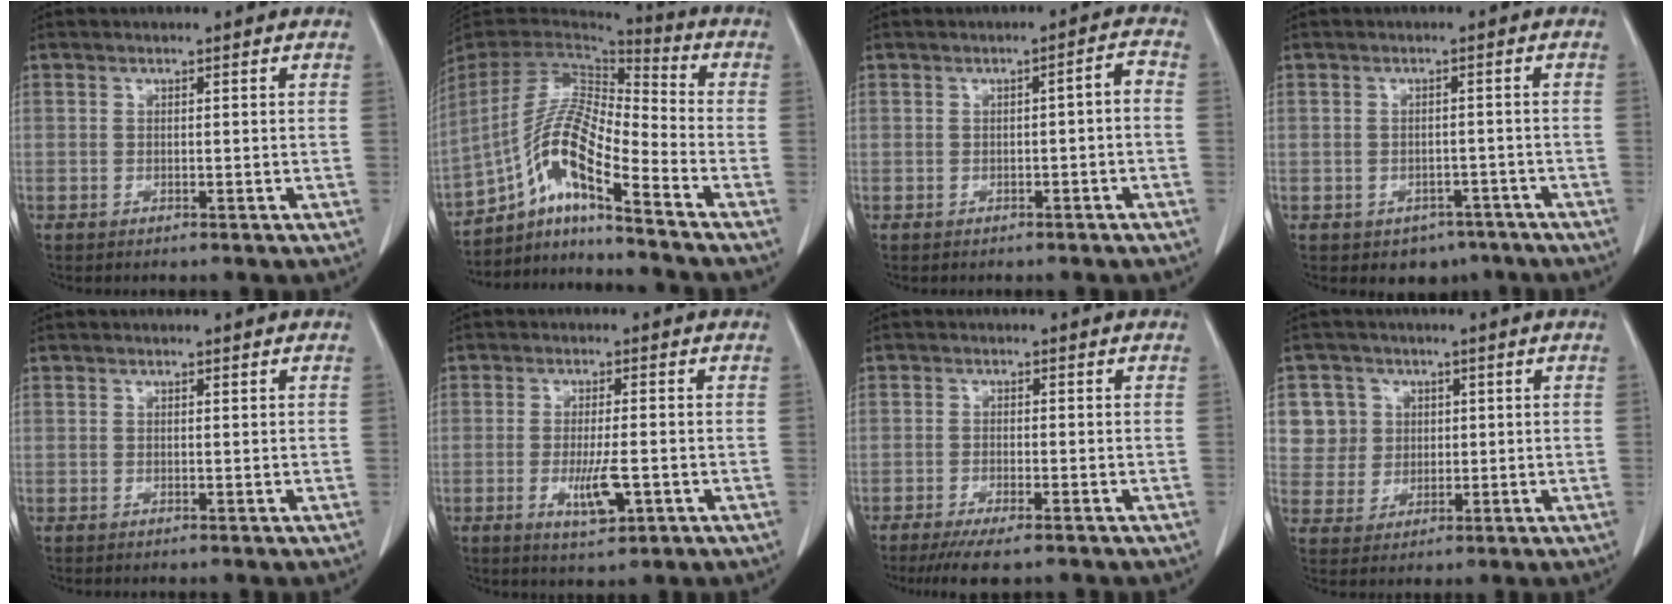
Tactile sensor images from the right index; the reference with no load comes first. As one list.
[{"total": 14.0, "force": [-8.5, 1.3, 11.1], "torque": [-0.224, 0.012, -0.156]}, {"total": 2.7, "force": [-0.5, 0.5, 2.6], "torque": [-0.032, 0.016, -0.008]}, {"total": 4.2, "force": [-2.8, 2.8, 1.1], "torque": [-0.003, 0.008, -0.032]}, {"total": 0.0}, {"total": 5.4, "force": [-1.6, 1.1, 5.0], "torque": [-0.094, -0.009, -0.022]}, {"total": 5.4, "force": [-3.9, 0.7, 3.6], "torque": [-0.059, -0.013, -0.060]}, {"total": 6.8, "force": [2.0, 6.5, 0.5], "torque": [-0.005, 0.015, 0.046]}]